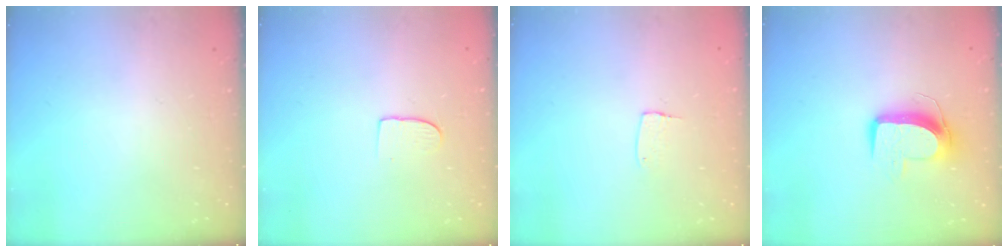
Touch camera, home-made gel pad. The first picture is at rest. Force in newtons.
{"total": 6.8, "press": 6.8, "slide": 0.5}
{"total": 4.3, "press": 4.3, "slide": 0.4}
{"total": 10.3, "press": 10.3, "slide": 0.2}